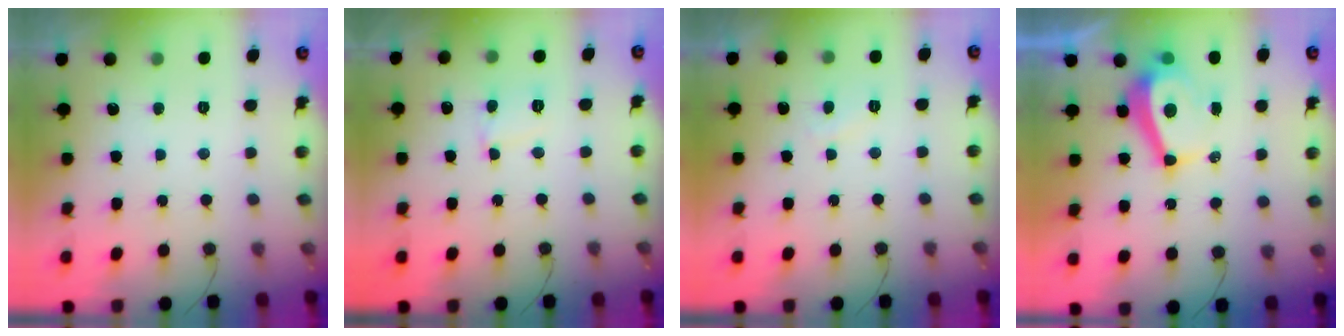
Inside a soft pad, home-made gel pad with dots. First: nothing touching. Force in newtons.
{"total": 4.8, "press": 4.8, "slide": 0.2}
{"total": 1.6, "press": 1.5, "slide": 0.6}
{"total": 8.6, "press": 8.5, "slide": 0.9}